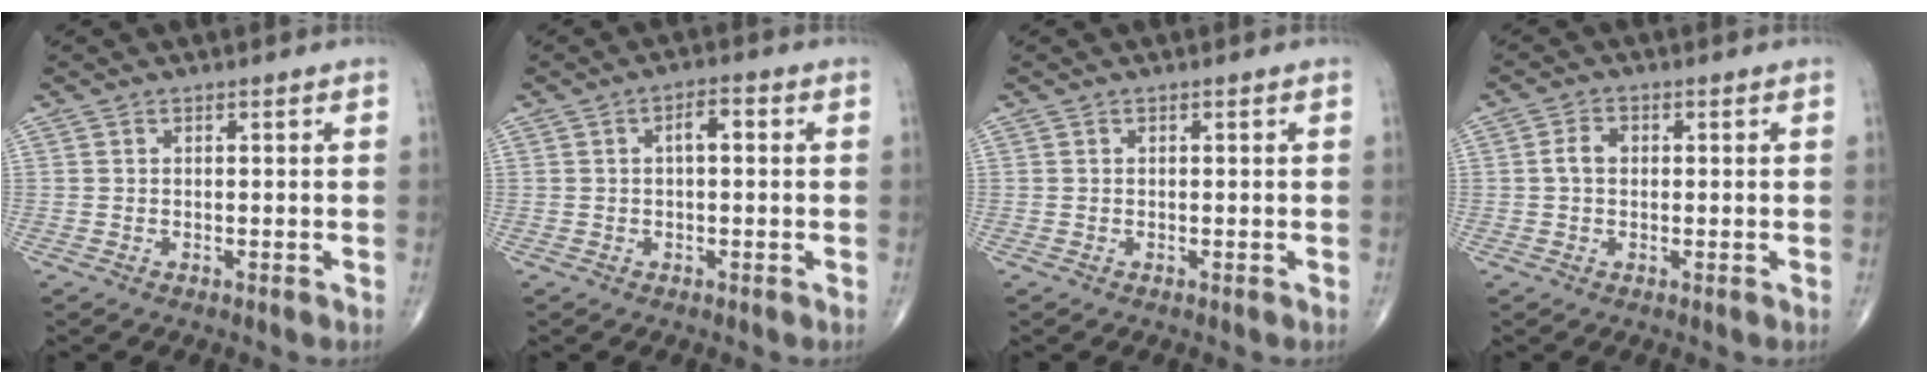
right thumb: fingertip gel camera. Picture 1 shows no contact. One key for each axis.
{"total": 3.3, "fx": 0.5, "fy": 1.4, "fz": 3.0, "tx": -0.044, "ty": 0.011, "tz": 0.003}
{"total": 0.0}
{"total": 2.8, "fx": 0.1, "fy": 2.0, "fz": 1.9, "tx": -0.039, "ty": 0.009, "tz": -0.001}